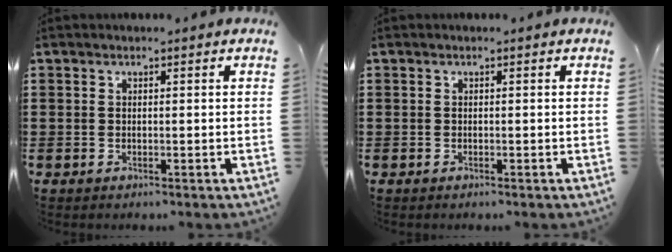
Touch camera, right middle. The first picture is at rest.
{"total": 0.0}